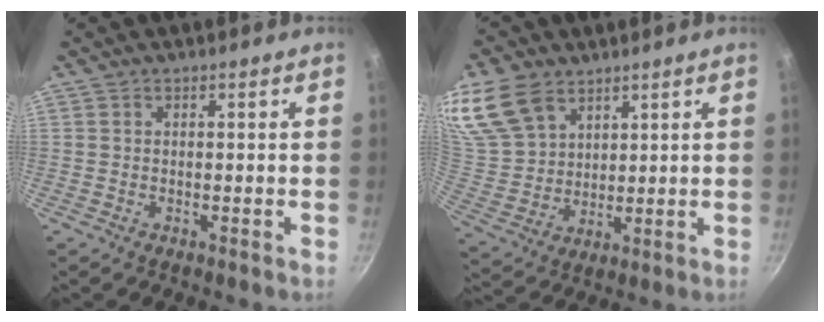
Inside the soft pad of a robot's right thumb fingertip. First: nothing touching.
{"total": 14.0, "force": [8.8, 9.0, 6.3], "torque": [-0.124, -0.020, 0.188]}